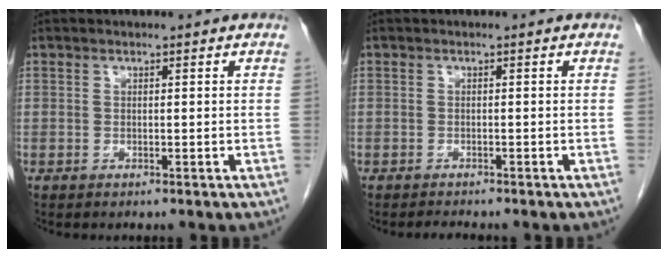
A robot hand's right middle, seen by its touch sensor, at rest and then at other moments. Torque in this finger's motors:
{"motor_torque": [0.14, 0.08, -0.02, -0.01]}